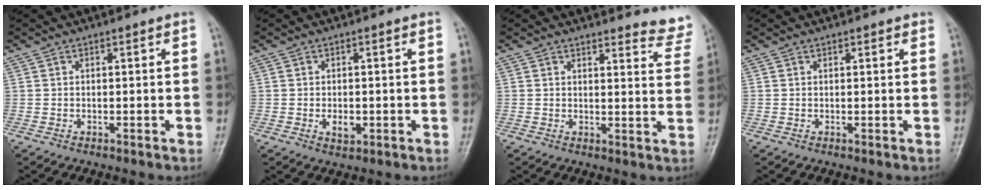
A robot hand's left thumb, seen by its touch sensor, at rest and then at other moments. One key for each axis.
{"total": 2.6, "fx": -0.4, "fy": 1.5, "fz": 2.0, "tx": -0.027, "ty": -0.002, "tz": -0.001}
{"total": 7.7, "fx": 7.6, "fy": 1.1, "fz": 0.7, "tx": 0.023, "ty": -0.073, "tz": 0.062}
{"total": 1.0, "fx": 0.8, "fy": 0.3, "fz": 0.6, "tx": -0.006, "ty": -0.002, "tz": 0.008}